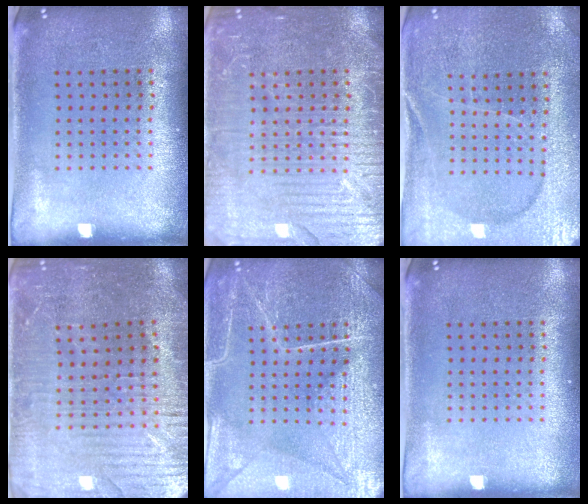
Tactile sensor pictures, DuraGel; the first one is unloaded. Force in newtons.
{"total": 4.5, "press": 4.5, "slide": 0.6}
{"total": 1.8, "press": 1.8, "slide": 0.2}
{"total": 3.1, "press": 3.1, "slide": 0.6}
{"total": 4.4, "press": 4.4, "slide": 0.4}
{"total": 0.0}